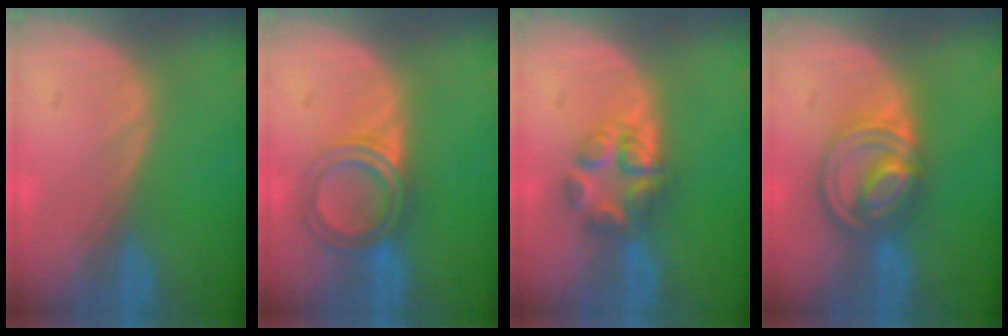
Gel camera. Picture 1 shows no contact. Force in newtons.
{"total": 5.3, "press": 5.2, "slide": 0.4}
{"total": 5.8, "press": 5.6, "slide": 1.6}
{"total": 8.1, "press": 6.9, "slide": 4.3}